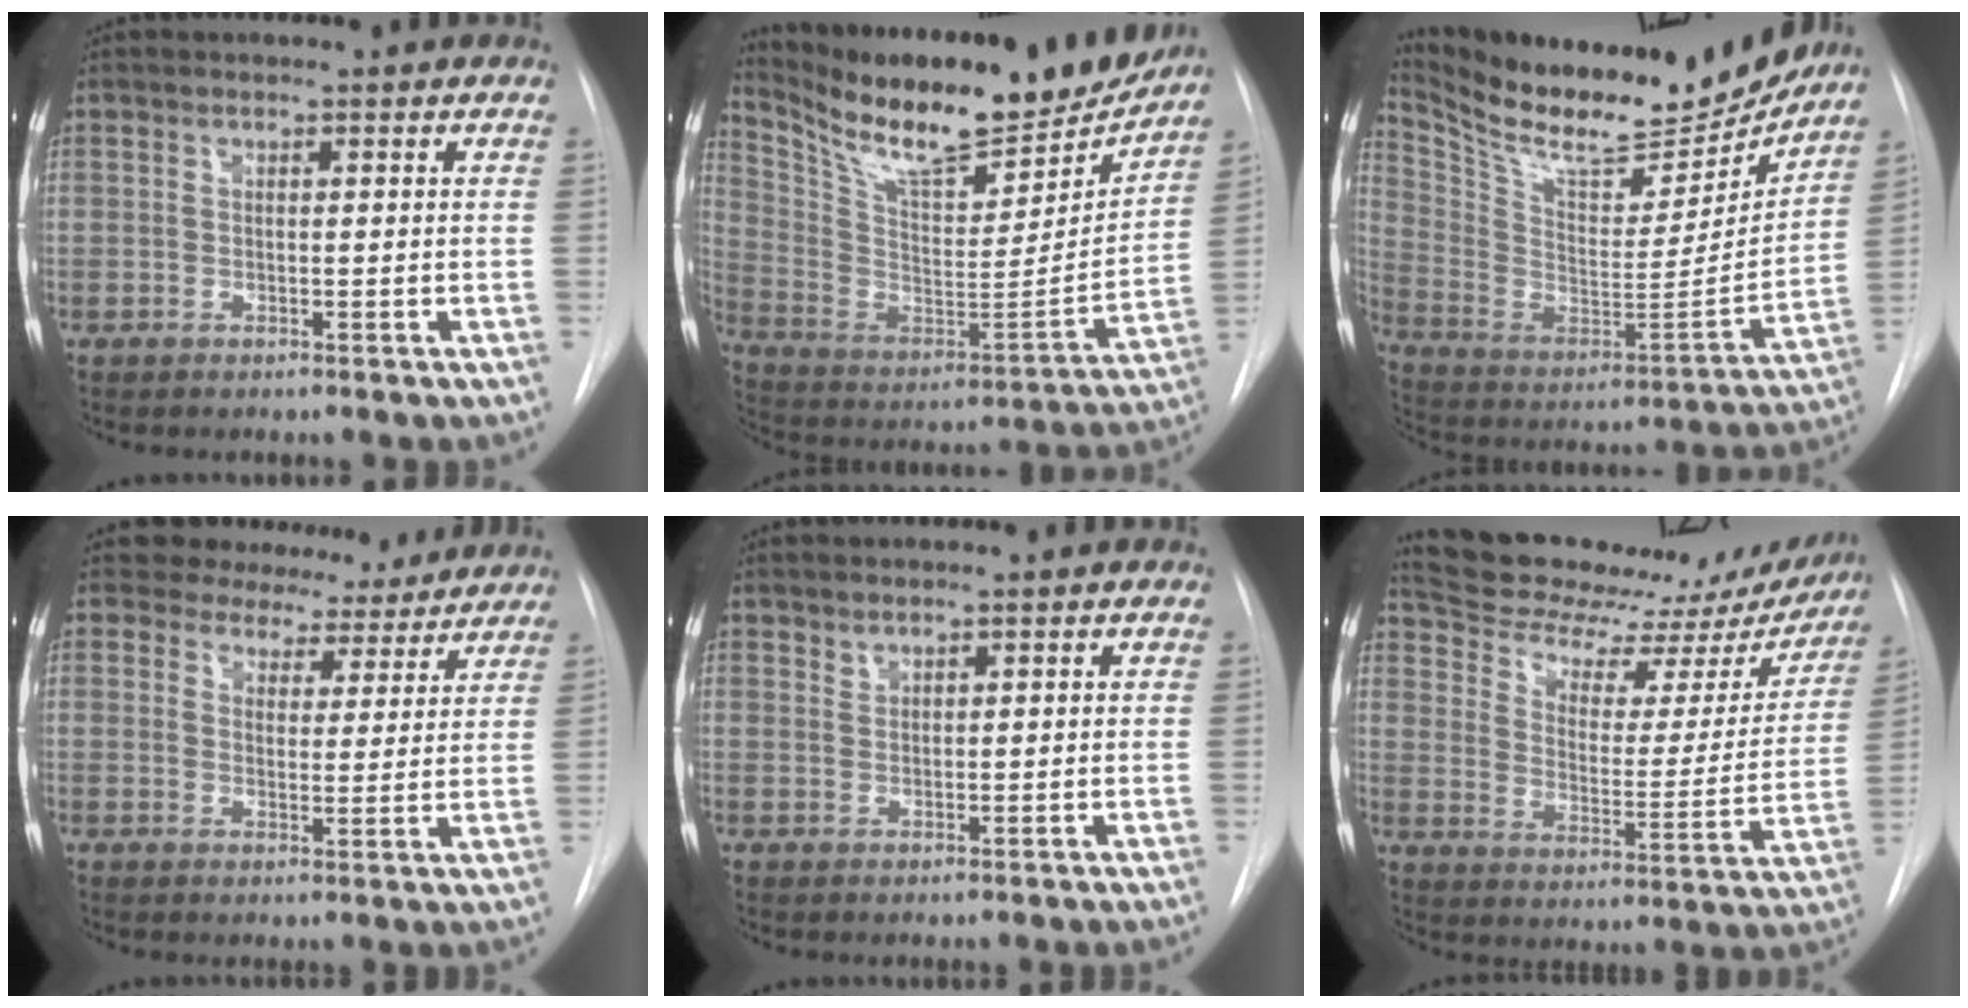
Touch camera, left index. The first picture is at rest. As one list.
[{"total": 24.1, "force": [20.5, 4.7, 11.9], "torque": [-0.215, -0.039, 0.319]}, {"total": 23.5, "force": [21.0, 5.1, 9.2], "torque": [-0.175, -0.040, 0.330]}, {"total": 8.2, "force": [7.5, 3.4, 0.4], "torque": [0.014, -0.006, 0.085]}, {"total": 1.0, "force": [1.0, 0.1, 0.1], "torque": [-0.002, 0.001, 0.022]}, {"total": 23.7, "force": [21.7, 6.4, 7.0], "torque": [-0.097, -0.037, 0.288]}]